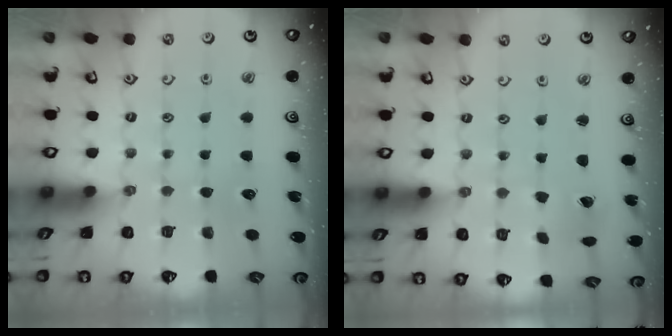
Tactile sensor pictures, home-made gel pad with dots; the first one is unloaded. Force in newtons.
{"total": 0.0}